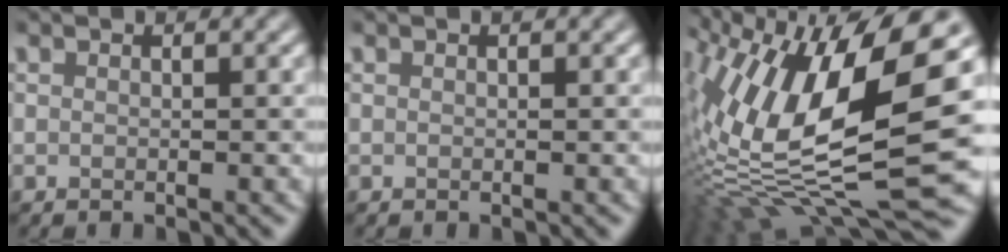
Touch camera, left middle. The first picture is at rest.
{"total": 0.0}
{"total": 18.4, "force": [1.1, 6.9, 17.0], "torque": [-0.322, 0.005, 0.006]}